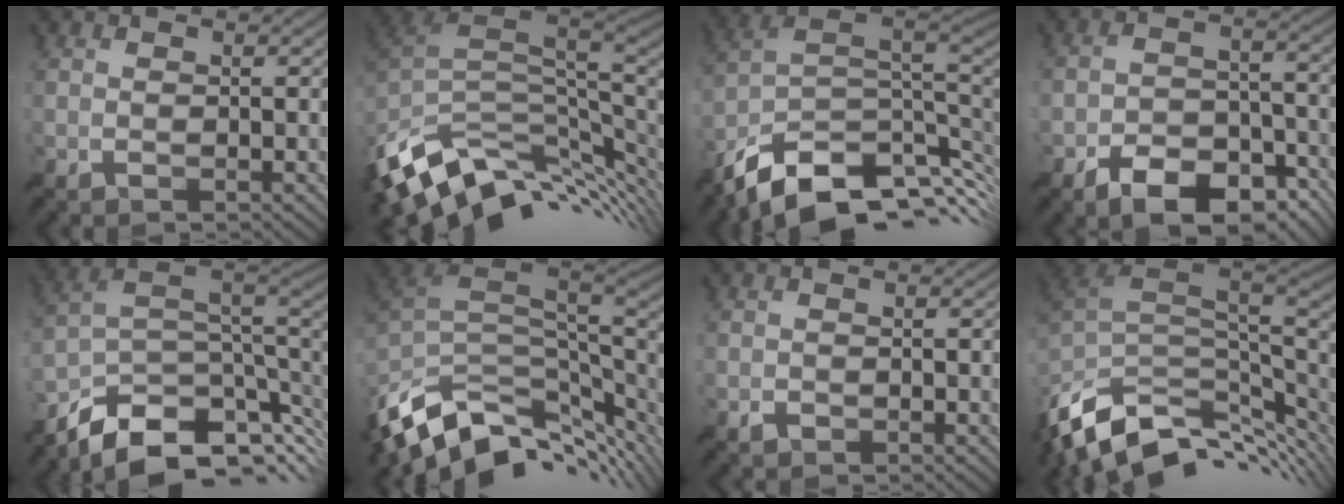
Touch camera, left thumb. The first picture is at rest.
{"total": 12.9, "force": [-3.3, 7.5, 9.9], "torque": [-0.214, -0.016, -0.049]}
{"total": 13.9, "force": [-5.2, 7.9, 10.2], "torque": [-0.219, -0.017, -0.083]}
{"total": 10.1, "force": [-6.6, 4.9, 5.9], "torque": [-0.094, -0.002, -0.112]}
{"total": 11.9, "force": [-5.6, 6.5, 8.3], "torque": [-0.186, -0.016, -0.083]}
{"total": 12.7, "force": [-4.4, 6.9, 9.7], "torque": [-0.215, -0.023, -0.065]}
{"total": 0.7, "force": [0.1, 0.6, 0.3], "torque": [-0.007, 0.005, 0.000]}
{"total": 12.0, "force": [-4.2, 6.5, 9.2], "torque": [-0.202, -0.007, -0.065]}